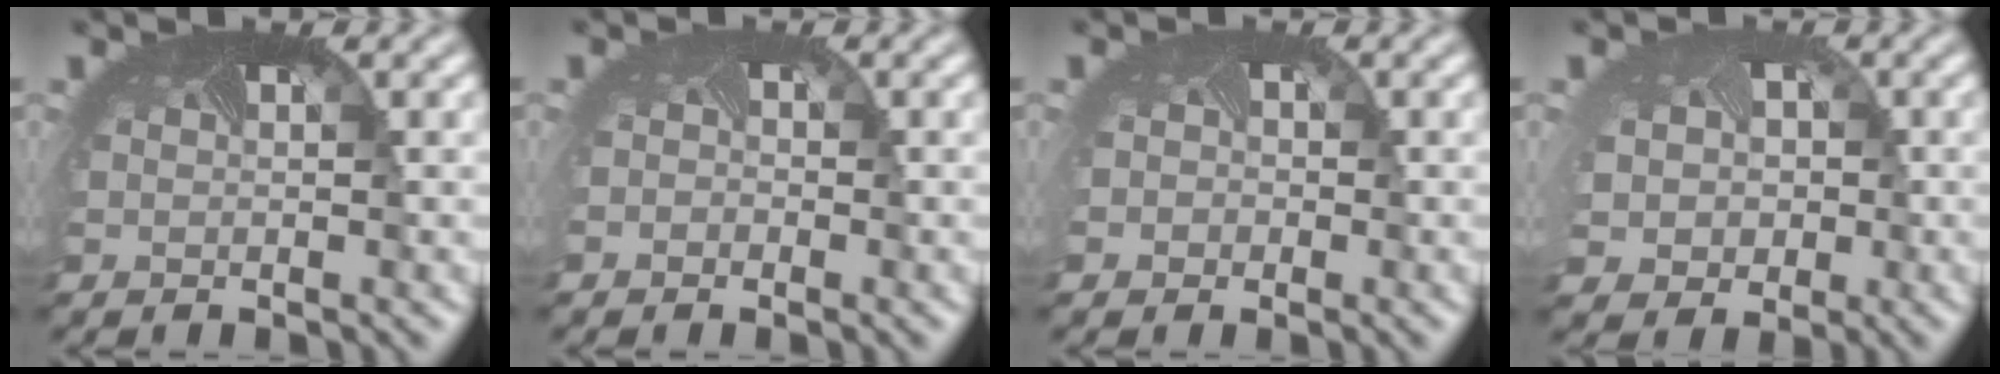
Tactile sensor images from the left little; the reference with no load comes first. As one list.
[{"total": 0.8, "force": [-0.4, 0.7, -0.1], "torque": [0.006, -0.008, -0.008]}, {"total": 1.7, "force": [-0.3, 1.6, 0.4], "torque": [0.002, -0.002, -0.012]}, {"total": 5.3, "force": [-0.4, 4.7, 2.5], "torque": [-0.047, -0.014, -0.016]}]